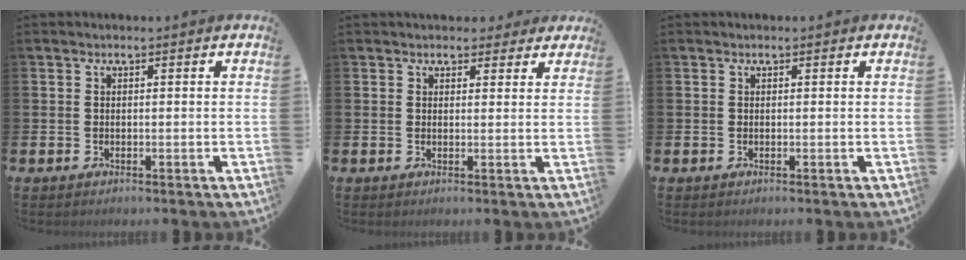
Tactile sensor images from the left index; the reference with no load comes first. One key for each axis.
{"total": 2.6, "fx": 2.2, "fy": 1.3, "fz": 0.1, "tx": 0.009, "ty": -0.007, "tz": 0.036}
{"total": 0.0}